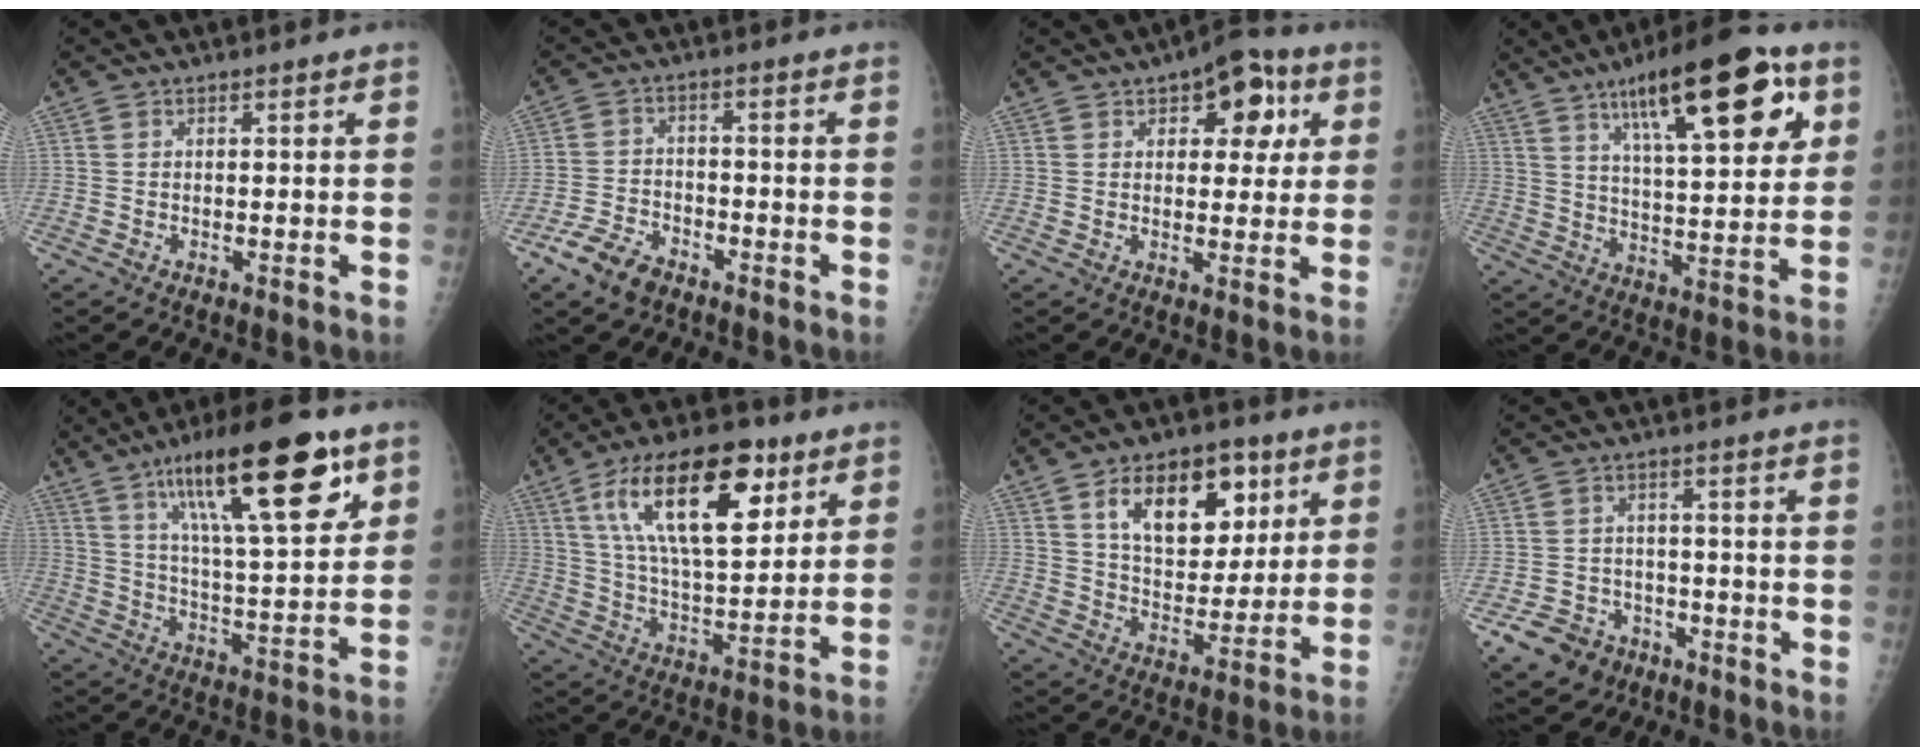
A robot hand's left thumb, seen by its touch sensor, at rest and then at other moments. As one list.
[{"total": 7.2, "force": [-4.9, 4.0, 3.5], "torque": [-0.065, 0.019, -0.092]}, {"total": 10.5, "force": [4.1, 5.9, 7.6], "torque": [-0.049, 0.000, 0.046]}, {"total": 20.6, "force": [9.9, 6.6, 16.9], "torque": [-0.222, -0.026, 0.152]}, {"total": 22.2, "force": [11.8, 6.0, 17.8], "torque": [-0.259, -0.035, 0.193]}, {"total": 21.0, "force": [9.8, 9.2, 16.2], "torque": [-0.244, -0.031, 0.171]}, {"total": 16.5, "force": [7.4, 10.0, 10.9], "torque": [-0.119, -0.029, 0.128]}, {"total": 8.6, "force": [-5.0, 6.6, 2.3], "torque": [-0.029, 0.032, -0.077]}]